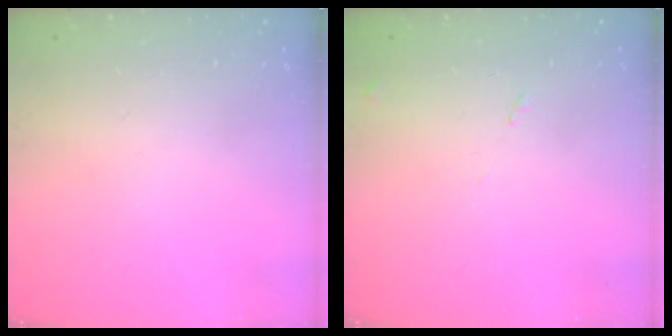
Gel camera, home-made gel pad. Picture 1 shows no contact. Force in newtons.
{"total": 7.6, "press": 7.5, "slide": 0.7}